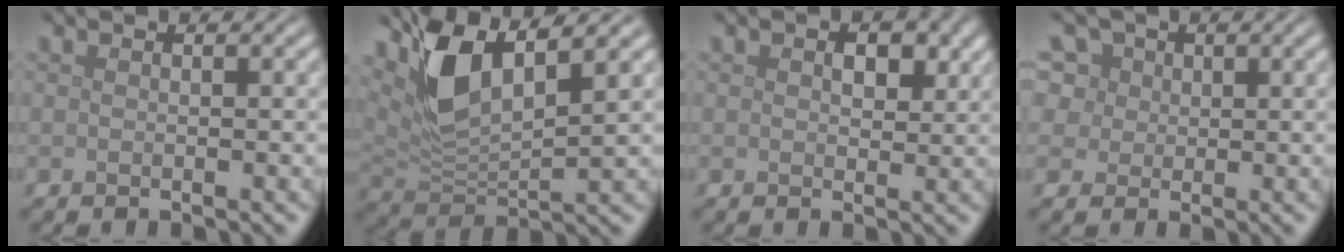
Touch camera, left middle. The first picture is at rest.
{"total": 5.8, "force": [3.4, 1.9, 4.4], "torque": [-0.099, -0.001, 0.068]}
{"total": 2.1, "force": [0.7, 1.3, 1.5], "torque": [-0.019, -0.003, 0.010]}
{"total": 9.5, "force": [5.1, 6.8, 4.3], "torque": [-0.089, 0.034, 0.060]}